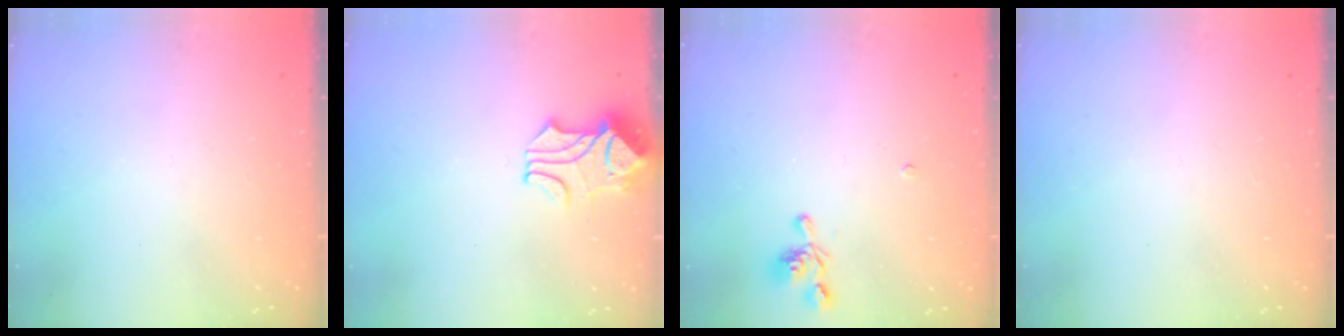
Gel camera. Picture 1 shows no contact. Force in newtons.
{"total": 1.8, "press": 1.4, "slide": 1.2}
{"total": 5.4, "press": 5.4, "slide": 0.2}
{"total": 0.0}